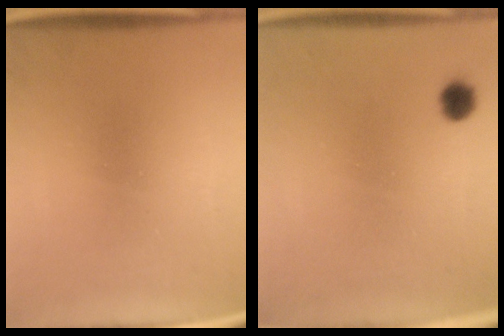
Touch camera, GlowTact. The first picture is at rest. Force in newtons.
{"total": 2.6}